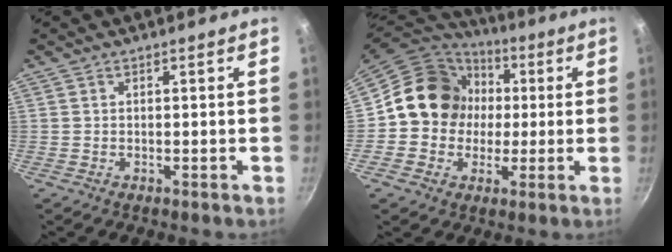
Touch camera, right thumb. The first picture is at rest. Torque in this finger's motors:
{"motor_torque": [1.89, 1.73, 0.62, -0.63, 0.10]}